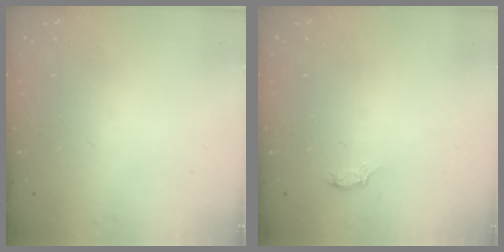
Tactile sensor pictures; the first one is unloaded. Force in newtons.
{"total": 2.8, "press": 2.8, "slide": 0.3}